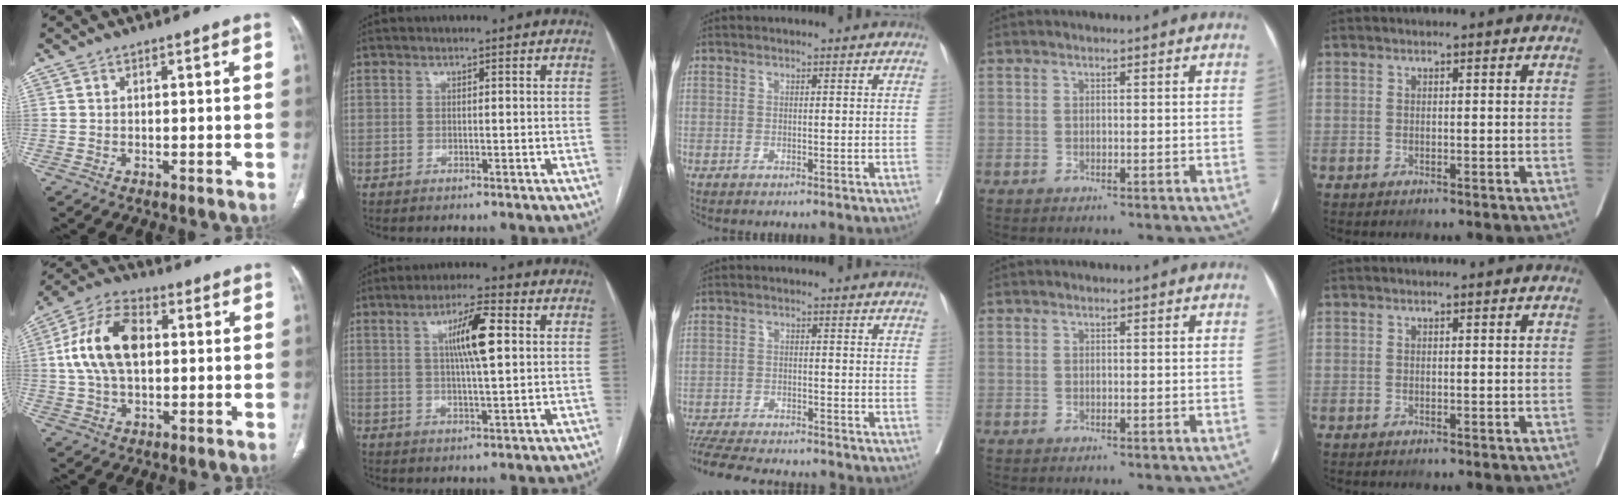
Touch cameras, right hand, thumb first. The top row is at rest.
{"thumb": {"total": 13.9, "force": [1.6, 8.4, 11.0], "torque": [-0.209, 0.023, 0.025]}, "index": {"total": 8.2, "force": [2.0, 1.0, 7.9], "torque": [-0.142, 0.010, 0.034]}, "middle": {"total": 11.9, "force": [-10.8, 1.8, 4.6], "torque": [-0.084, -0.015, -0.163]}}